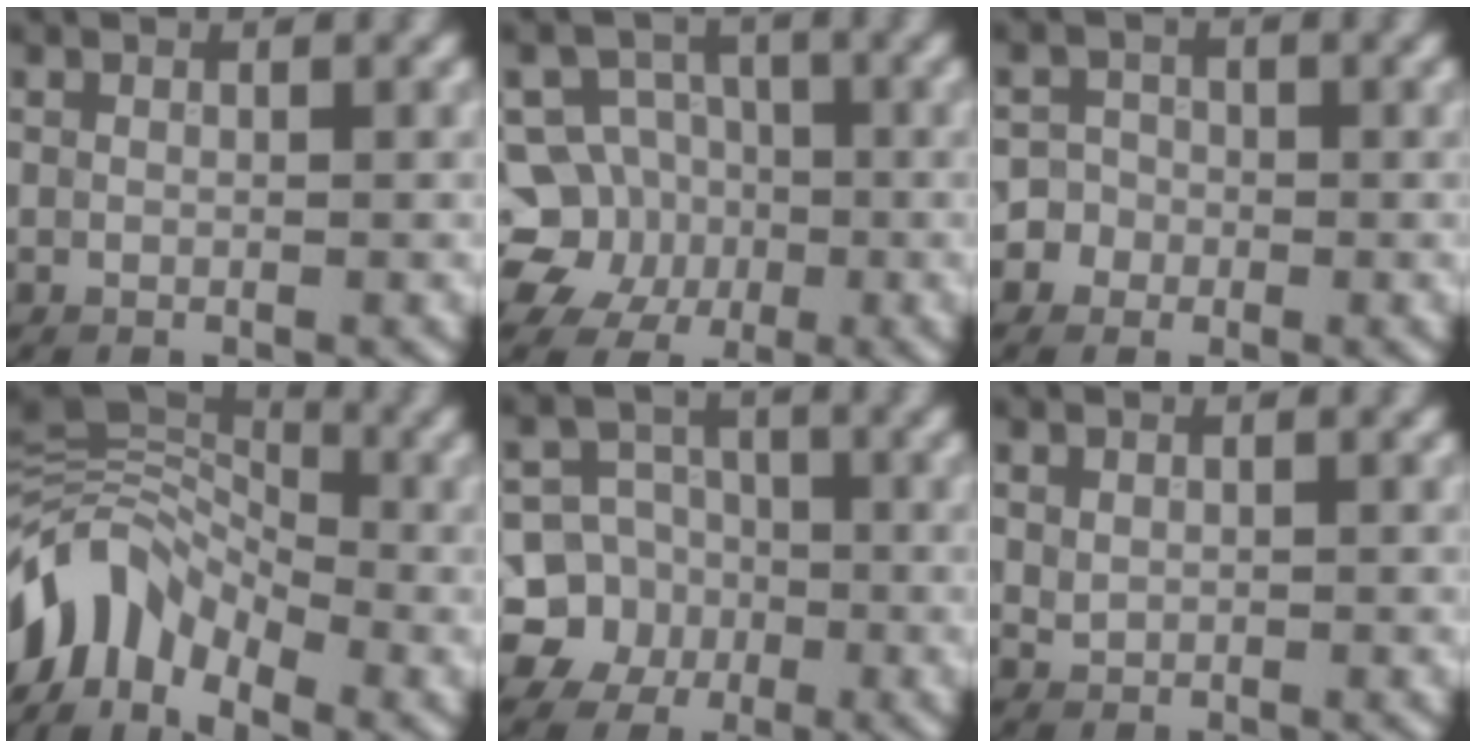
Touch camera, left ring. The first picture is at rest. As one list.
[{"total": 8.7, "force": [-1.9, 8.1, 2.4], "torque": [-0.036, 0.014, -0.064]}, {"total": 3.4, "force": [-1.4, 3.1, 0.4], "torque": [0.026, 0.008, -0.041]}, {"total": 8.0, "force": [-4.2, 5.0, 4.6], "torque": [-0.079, 0.009, -0.093]}, {"total": 9.0, "force": [-1.9, 8.7, 1.5], "torque": [-0.037, 0.009, -0.054]}, {"total": 0.7, "force": [0.3, 0.5, 0.3], "torque": [-0.006, -0.002, 0.009]}]